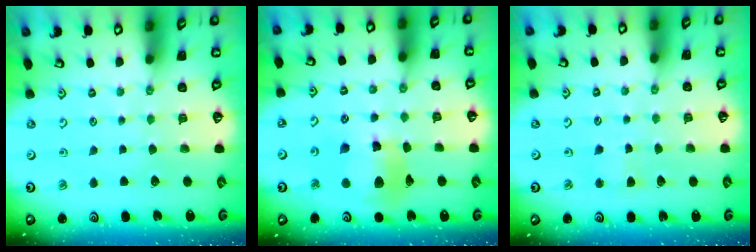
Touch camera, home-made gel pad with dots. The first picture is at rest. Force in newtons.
{"total": 12.3, "press": 12.2, "slide": 1.3}
{"total": 3.1, "press": 3.1, "slide": 0.7}